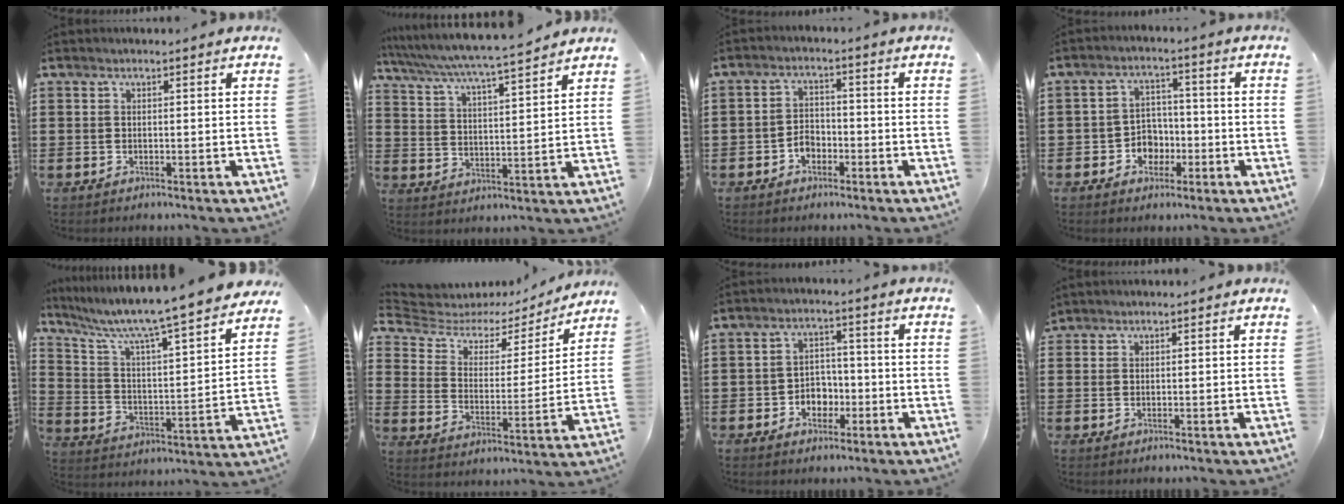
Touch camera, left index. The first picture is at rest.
{"total": 4.8, "force": [4.5, -0.5, 1.7], "torque": [-0.056, -0.035, 0.070]}
{"total": 3.0, "force": [-1.7, 2.0, 1.4], "torque": [-0.030, 0.003, -0.035]}
{"total": 4.7, "force": [-2.0, 3.9, 1.7], "torque": [-0.039, 0.012, -0.040]}
{"total": 7.8, "force": [6.9, -0.2, 3.6], "torque": [-0.101, -0.062, 0.109]}
{"total": 4.9, "force": [3.9, 2.3, 1.8], "torque": [-0.062, -0.023, 0.061]}
{"total": 4.2, "force": [-1.9, 3.2, 1.9], "torque": [-0.034, 0.004, -0.042]}
{"total": 1.0, "force": [0.9, 0.4, 0.1], "torque": [-0.005, 0.002, 0.018]}